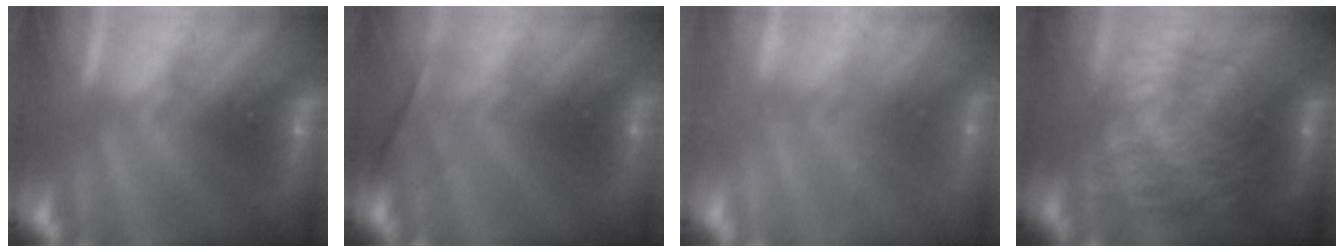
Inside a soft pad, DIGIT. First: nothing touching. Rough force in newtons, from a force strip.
{"total": 2.3}
{"total": 2.3}
{"total": 7.5}